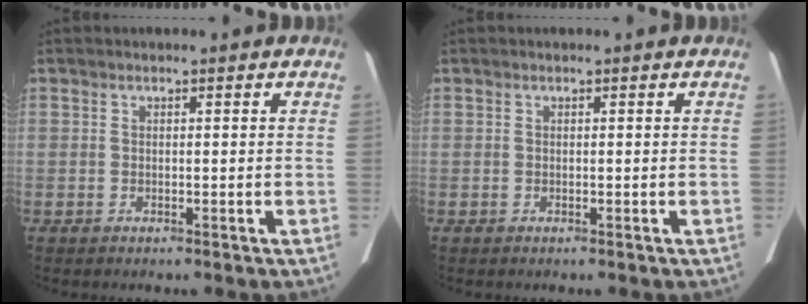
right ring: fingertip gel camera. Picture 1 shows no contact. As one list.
[{"total": 0.0}]